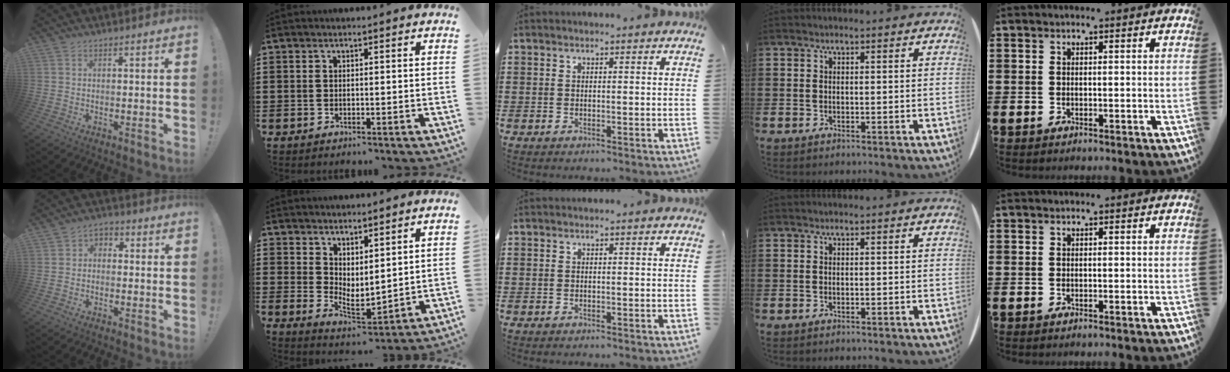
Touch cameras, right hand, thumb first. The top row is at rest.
{"thumb": {"total": 2.9, "force": [-1.8, 1.9, 1.3], "torque": [-0.018, 0.011, -0.034]}, "index": {"total": 3.0, "force": [2.6, 1.0, 1.0], "torque": [-0.033, -0.016, 0.049]}}